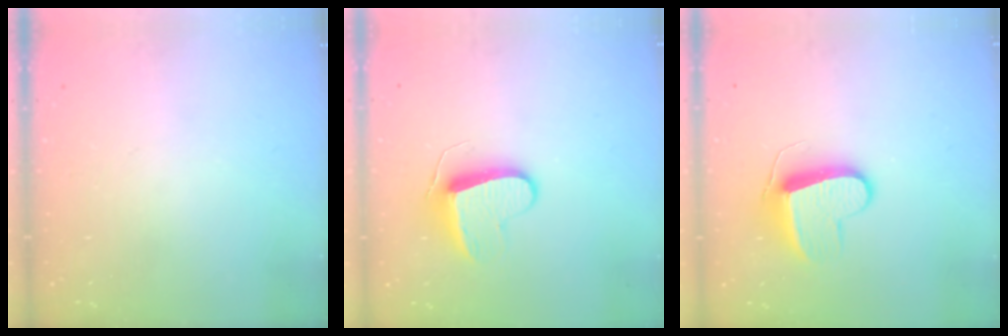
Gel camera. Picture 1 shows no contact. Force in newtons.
{"total": 9.1, "press": 9.0, "slide": 0.6}
{"total": 9.8, "press": 9.8, "slide": 0.3}